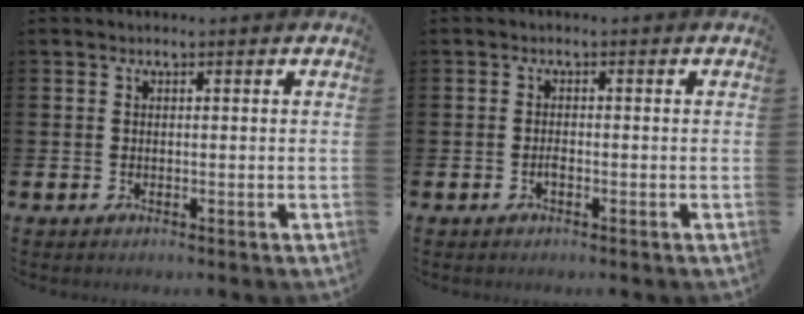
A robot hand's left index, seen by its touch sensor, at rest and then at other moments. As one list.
[{"total": 0.9, "force": [-0.5, 0.3, 0.7], "torque": [-0.008, -0.005, -0.011]}]